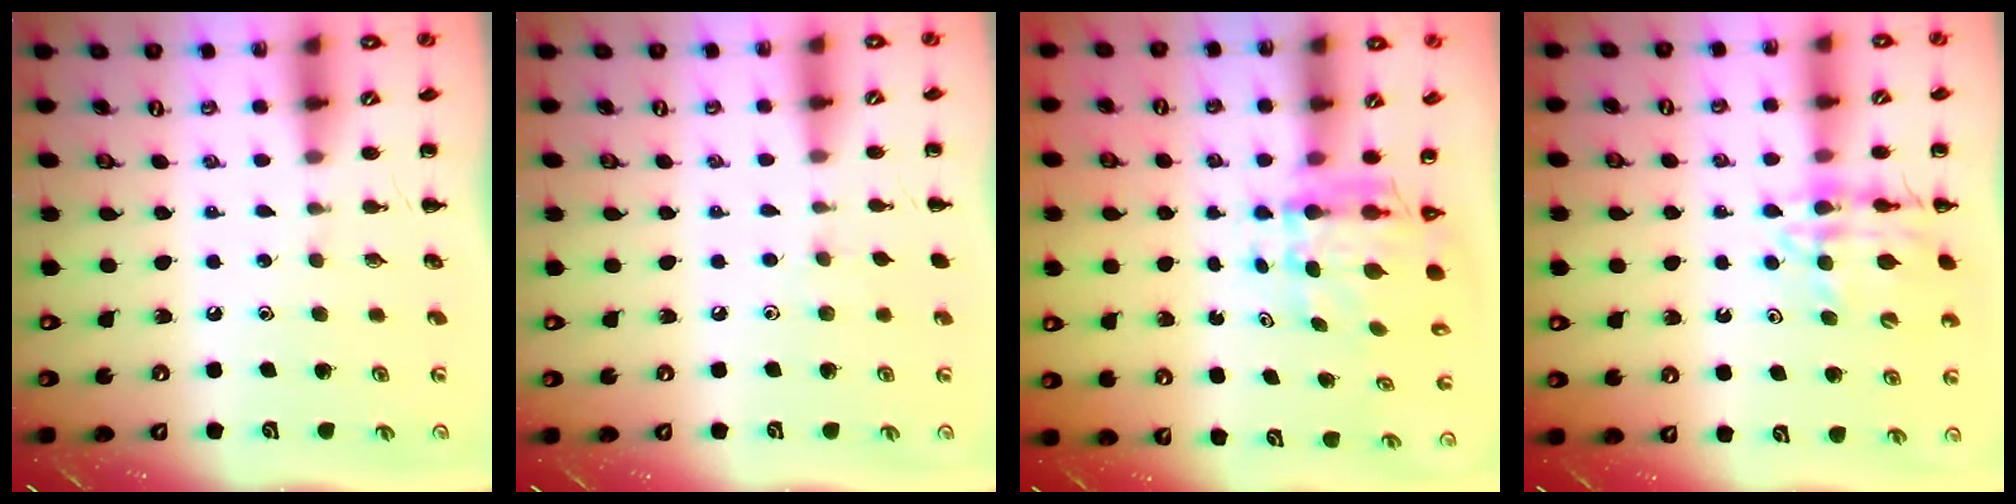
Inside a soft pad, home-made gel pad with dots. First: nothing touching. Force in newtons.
{"total": 4.1, "press": 3.7, "slide": 1.7}
{"total": 5.7, "press": 5.6, "slide": 1.1}
{"total": 12.8, "press": 12.5, "slide": 3.0}